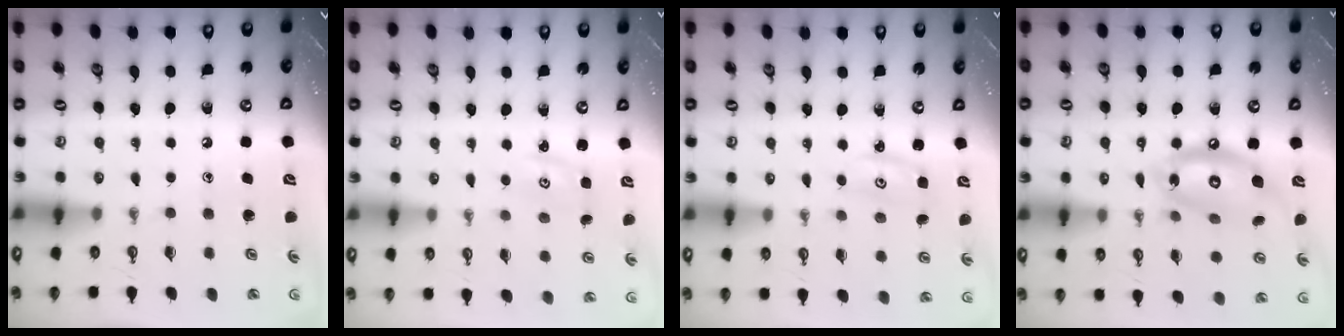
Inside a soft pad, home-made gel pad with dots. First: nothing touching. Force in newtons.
{"total": 2.0, "press": 2.0, "slide": 0.3}
{"total": 3.2, "press": 3.2, "slide": 0.3}
{"total": 14.5, "press": 14.4, "slide": 1.4}